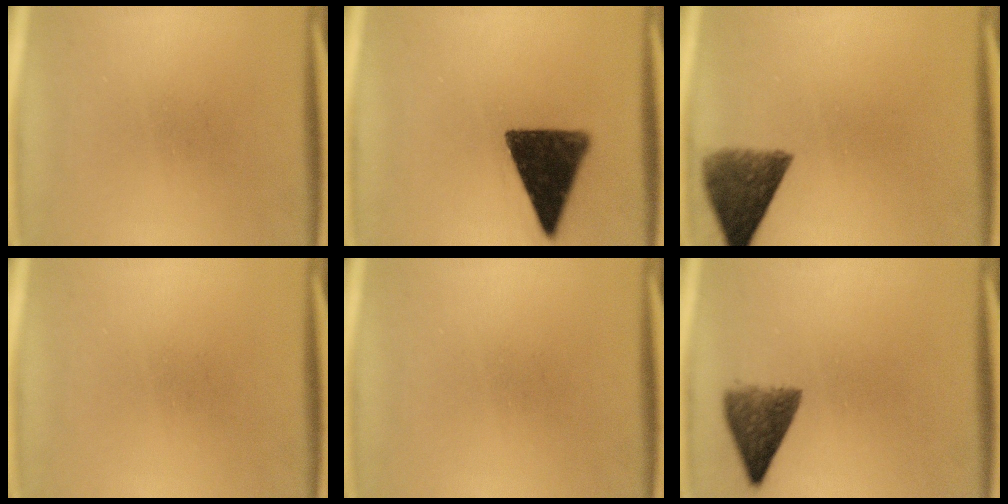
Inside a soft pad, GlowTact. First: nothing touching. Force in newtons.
{"total": 14.3}
{"total": 8.5}
{"total": 0.0}
{"total": 0.0}
{"total": 6.3}